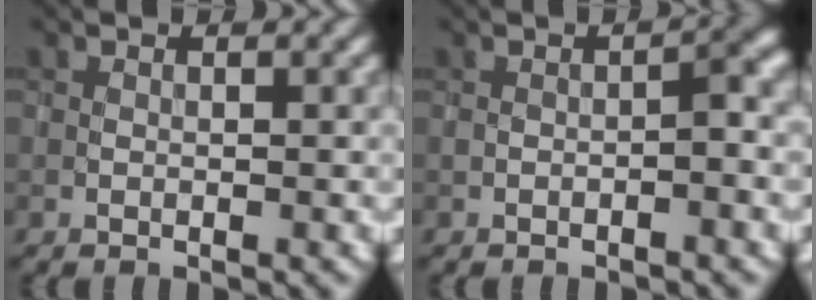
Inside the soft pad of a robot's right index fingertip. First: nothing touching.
{"total": 1.7, "force": [-0.5, 0.6, 1.4], "torque": [-0.026, 0.008, -0.009]}